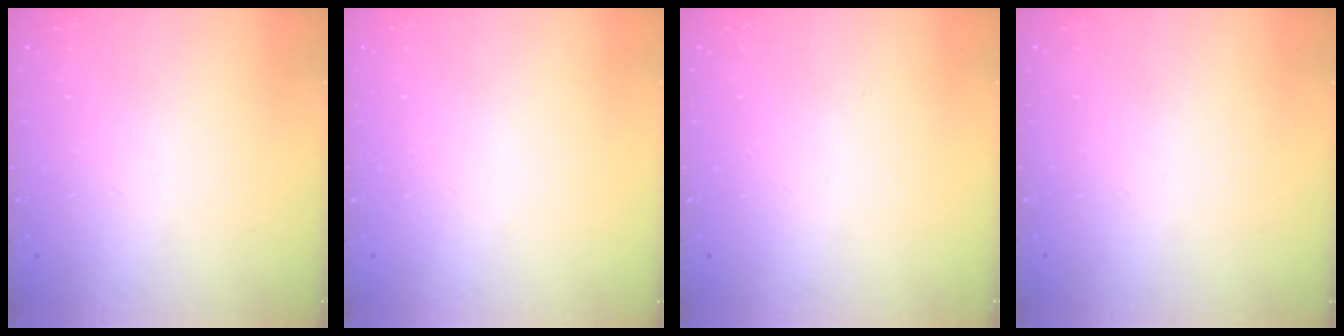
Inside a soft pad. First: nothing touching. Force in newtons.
{"total": 0.0}
{"total": 0.0}
{"total": 0.0}